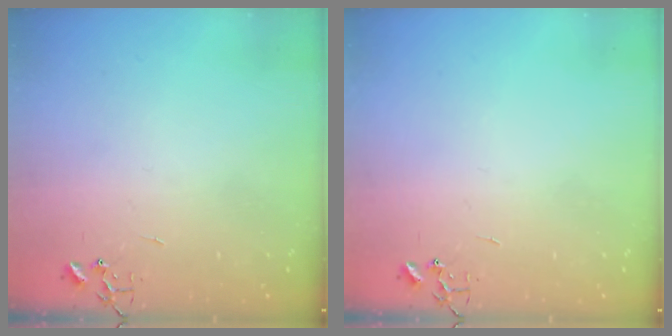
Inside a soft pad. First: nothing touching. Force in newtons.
{"total": 0.0}